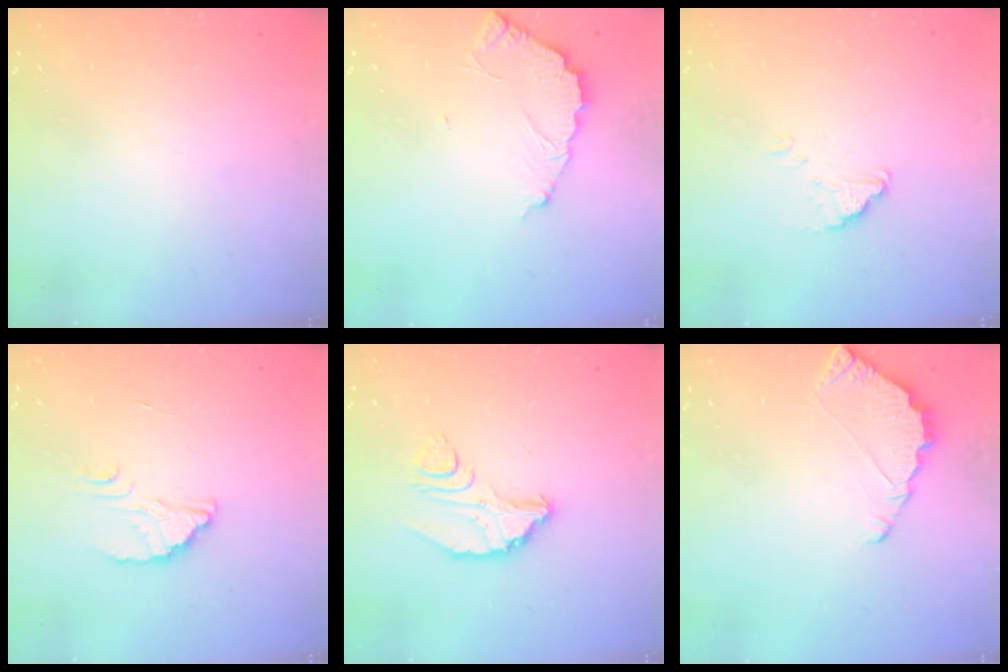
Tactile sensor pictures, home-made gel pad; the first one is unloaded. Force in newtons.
{"total": 4.3, "press": 4.3, "slide": 0.2}
{"total": 1.5, "press": 1.5, "slide": 0.1}
{"total": 2.4, "press": 2.4, "slide": 0.1}
{"total": 7.5, "press": 7.4, "slide": 0.6}
{"total": 3.7, "press": 3.7, "slide": 0.3}